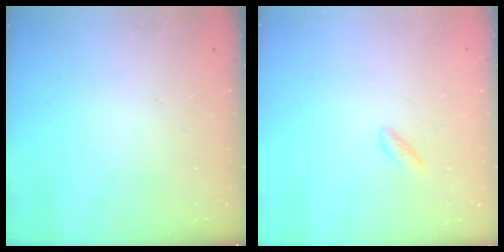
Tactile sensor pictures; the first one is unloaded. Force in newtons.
{"total": 0.7, "press": 0.5, "slide": 0.6}